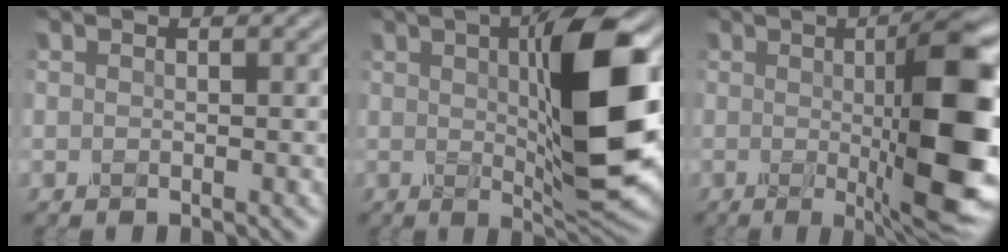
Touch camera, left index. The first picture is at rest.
{"total": 10.9, "force": [1.6, 2.6, 10.4], "torque": [-0.150, -0.005, 0.032]}
{"total": 12.6, "force": [-0.1, 2.8, 12.3], "torque": [-0.135, -0.007, 0.000]}